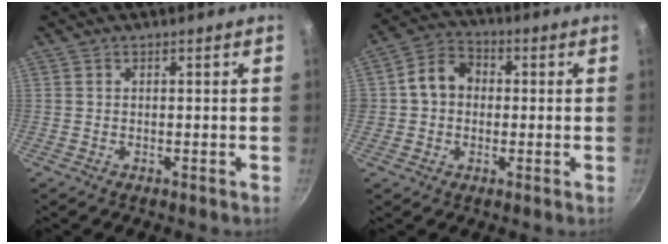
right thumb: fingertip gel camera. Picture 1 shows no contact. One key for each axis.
{"total": 8.0, "fx": 0.4, "fy": 6.8, "fz": 4.2, "tx": -0.039, "ty": 0.019, "tz": -0.009}